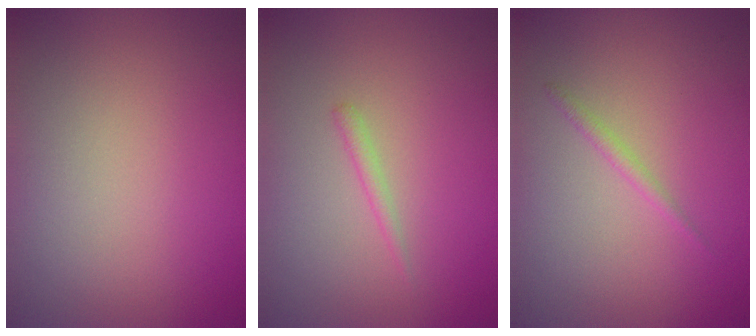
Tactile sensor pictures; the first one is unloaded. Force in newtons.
{"total": 0.8, "press": 0.8, "slide": 0.1}
{"total": 0.9, "press": 0.9, "slide": 0.1}